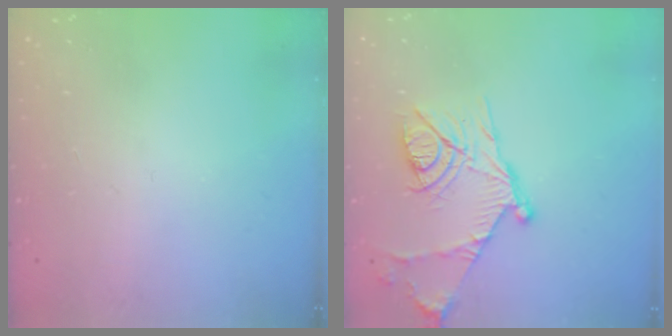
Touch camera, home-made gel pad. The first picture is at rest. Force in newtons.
{"total": 15.1, "press": 15.0, "slide": 1.3}